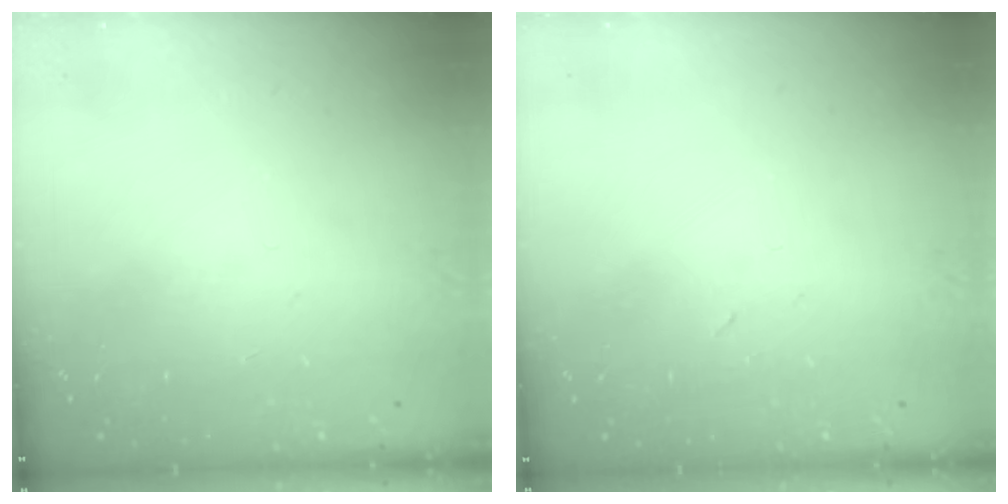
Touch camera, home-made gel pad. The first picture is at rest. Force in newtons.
{"total": 2.9, "press": 2.9, "slide": 0.7}